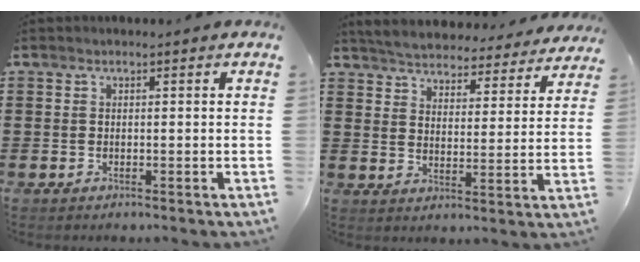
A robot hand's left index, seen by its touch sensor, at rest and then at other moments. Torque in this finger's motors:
{"motor_torque": [2.14, 0.00, 0.42, 0.06]}